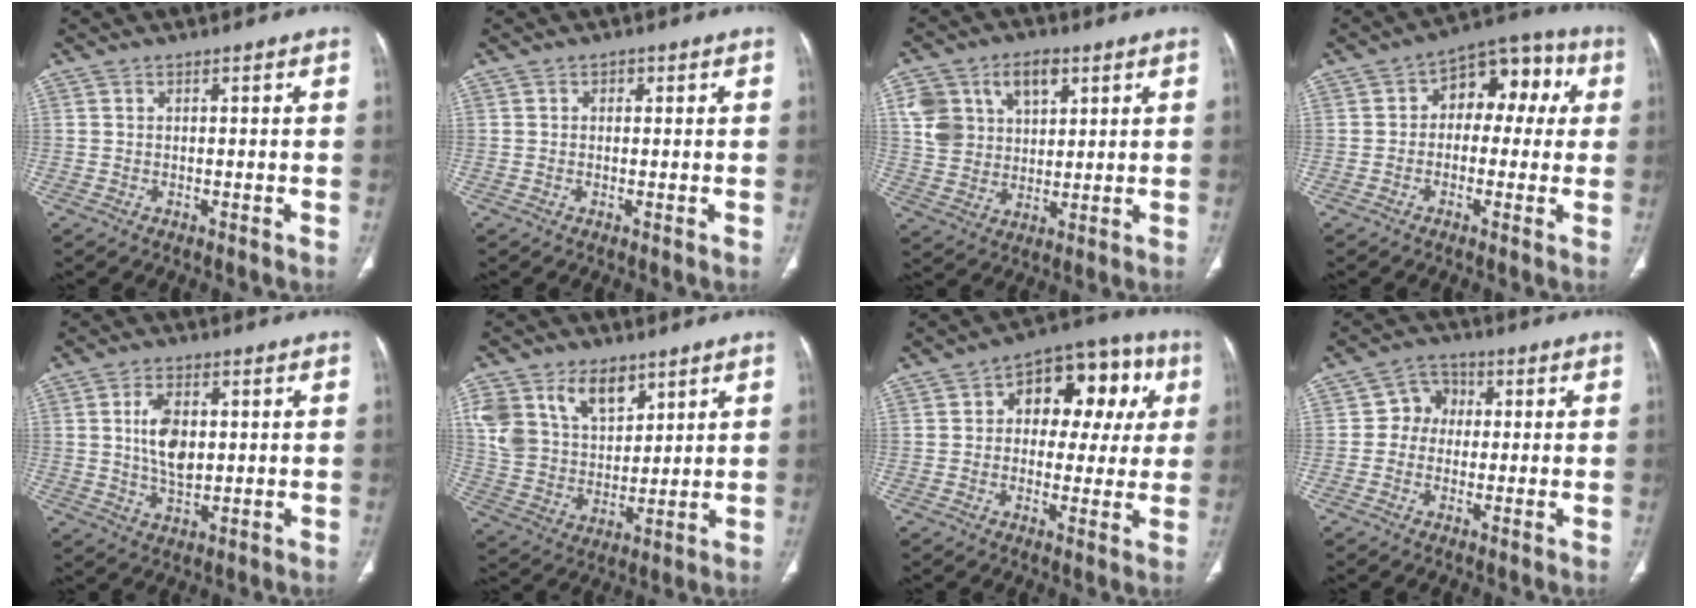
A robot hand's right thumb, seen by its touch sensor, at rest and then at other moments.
{"total": 0.9, "force": [0.2, 0.8, 0.4], "torque": [0.000, 0.002, 0.001]}
{"total": 12.6, "force": [5.0, 9.0, 7.2], "torque": [-0.098, -0.004, 0.100]}
{"total": 11.4, "force": [1.7, 7.6, 8.3], "torque": [-0.059, 0.043, 0.011]}
{"total": 7.9, "force": [1.2, 4.5, 6.4], "torque": [-0.109, -0.006, 0.025]}
{"total": 15.9, "force": [8.1, 10.3, 9.0], "torque": [-0.146, -0.024, 0.165]}
{"total": 15.9, "force": [3.8, 10.0, 11.8], "torque": [-0.096, 0.030, 0.047]}
{"total": 5.6, "force": [0.3, 5.0, 2.5], "torque": [-0.009, 0.014, -0.007]}